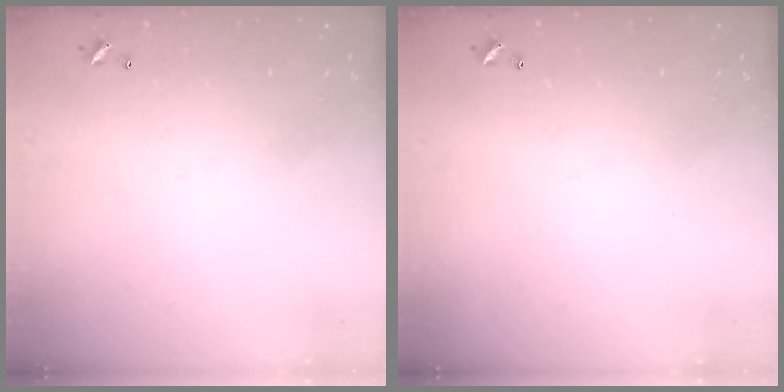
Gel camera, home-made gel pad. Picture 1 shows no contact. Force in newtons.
{"total": 0.0}